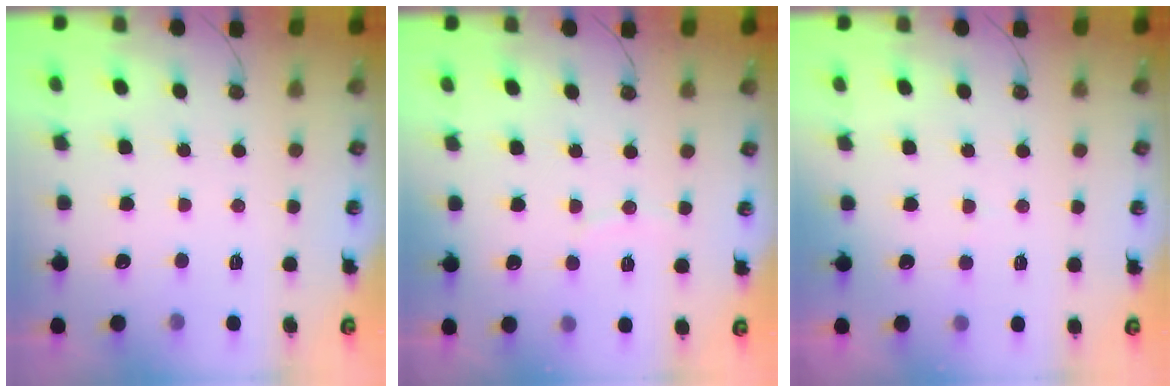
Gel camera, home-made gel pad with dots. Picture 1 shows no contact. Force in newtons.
{"total": 3.6, "press": 3.5, "slide": 0.4}
{"total": 2.8, "press": 2.6, "slide": 1.1}